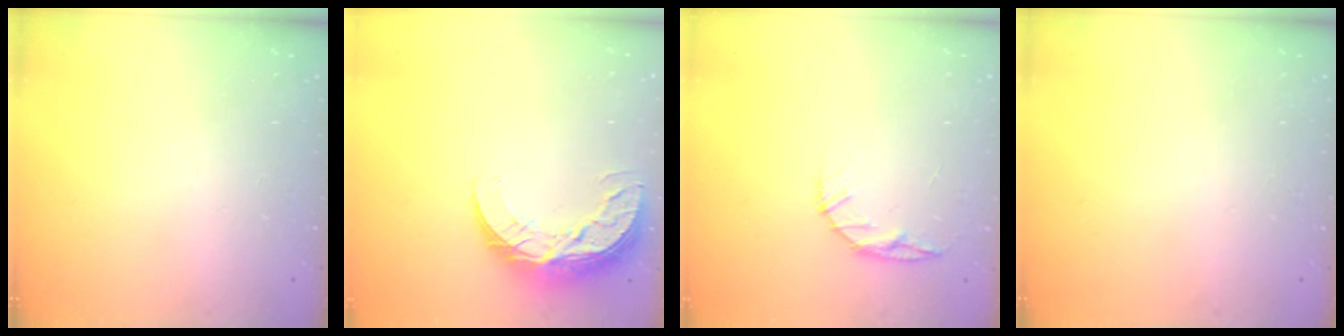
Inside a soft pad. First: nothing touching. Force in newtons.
{"total": 12.6, "press": 12.6, "slide": 0.8}
{"total": 5.8, "press": 5.8, "slide": 0.6}
{"total": 0.0}